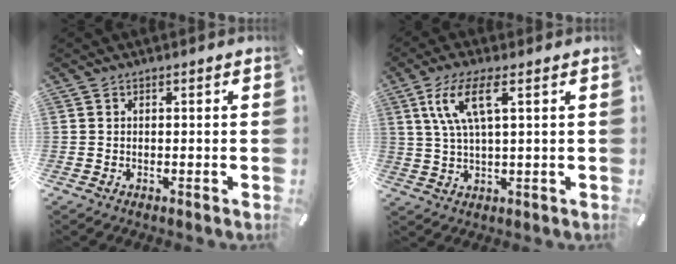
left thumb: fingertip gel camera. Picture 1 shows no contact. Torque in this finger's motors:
{"motor_torque": [1.41, 1.75, 0.93, -0.88, 0.46]}